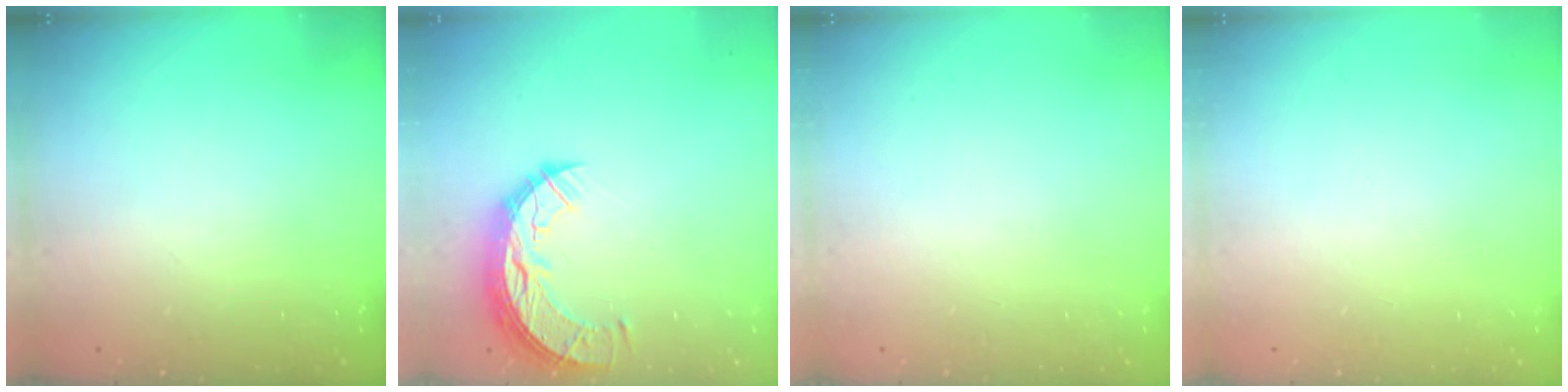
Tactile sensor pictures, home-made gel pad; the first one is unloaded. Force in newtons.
{"total": 10.7, "press": 10.7, "slide": 0.8}
{"total": 0.0}
{"total": 0.0}